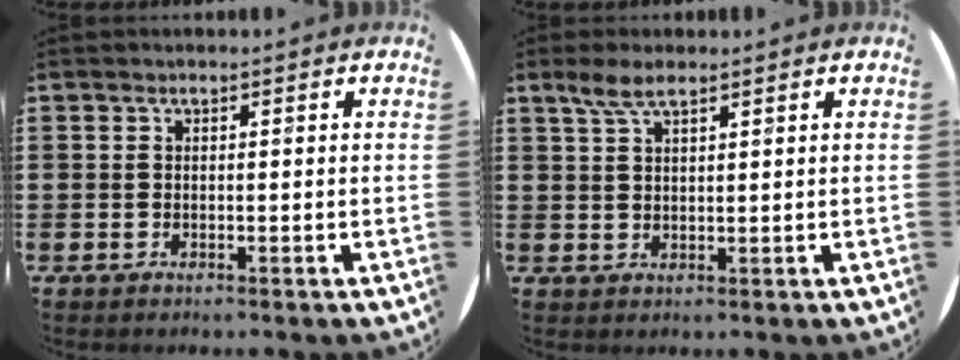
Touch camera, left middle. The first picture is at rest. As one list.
[{"total": 3.4, "force": [2.4, 0.9, 2.2], "torque": [-0.049, 0.004, 0.044]}]